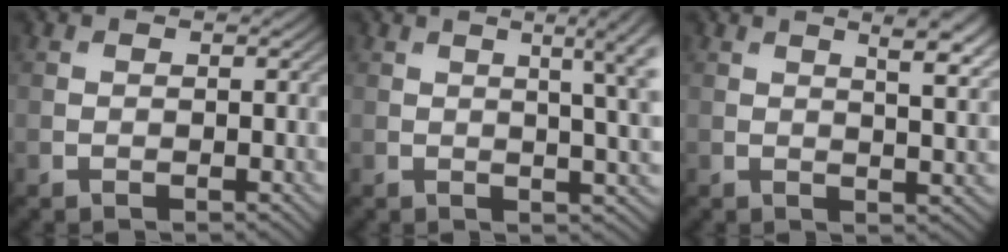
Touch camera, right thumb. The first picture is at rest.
{"total": 8.3, "force": [2.4, 2.3, 7.6], "torque": [-0.081, 0.027, 0.024]}
{"total": 6.5, "force": [3.1, 1.9, 5.4], "torque": [-0.064, 0.017, 0.041]}